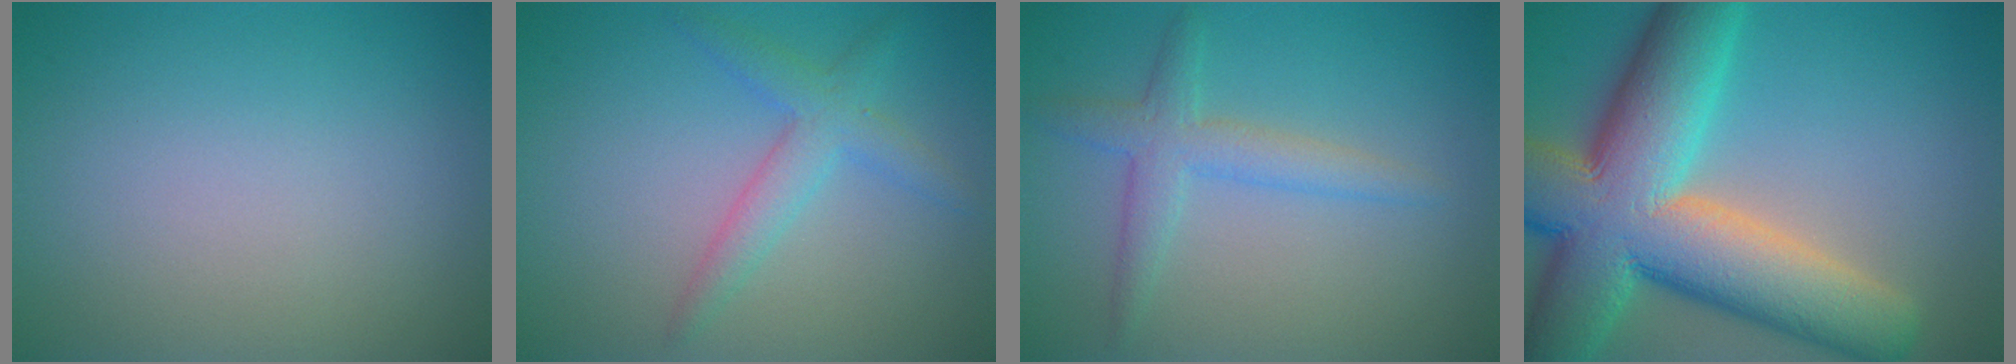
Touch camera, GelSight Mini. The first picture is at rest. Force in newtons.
{"total": 2.1, "press": 2.1, "slide": 0.1}
{"total": 3.0, "press": 3.0, "slide": 0.1}
{"total": 15.1, "press": 15.1, "slide": 0.9}